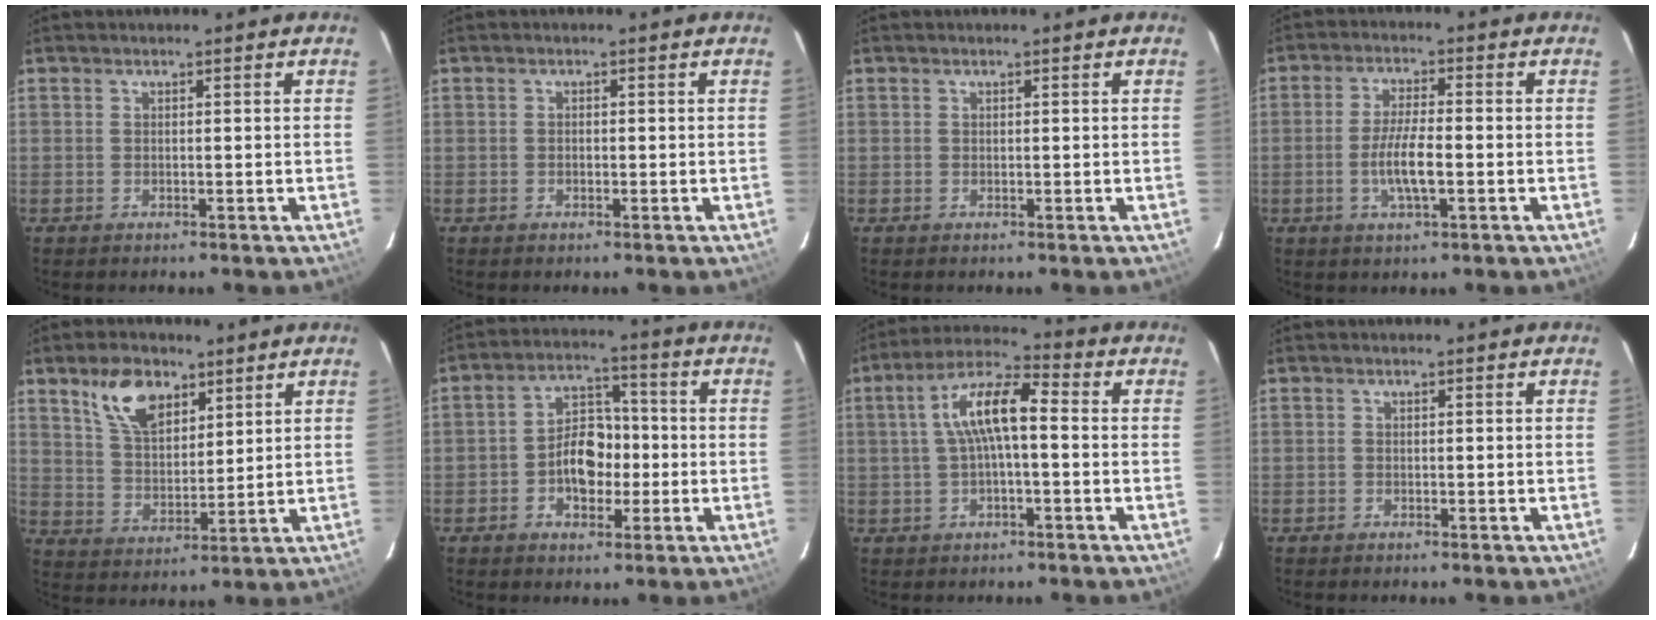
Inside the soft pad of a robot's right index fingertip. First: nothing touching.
{"total": 0.7, "force": [-0.3, 0.5, 0.4], "torque": [-0.008, 0.003, -0.005]}
{"total": 0.0}
{"total": 6.6, "force": [-1.8, 1.3, 6.2], "torque": [-0.123, -0.002, -0.035]}
{"total": 10.2, "force": [6.0, 5.4, 6.2], "torque": [-0.112, 0.016, 0.120]}
{"total": 8.3, "force": [-2.0, 5.6, 5.8], "torque": [-0.106, 0.023, -0.030]}
{"total": 9.4, "force": [0.2, 2.8, 9.0], "torque": [-0.173, 0.024, 0.003]}
{"total": 0.0}